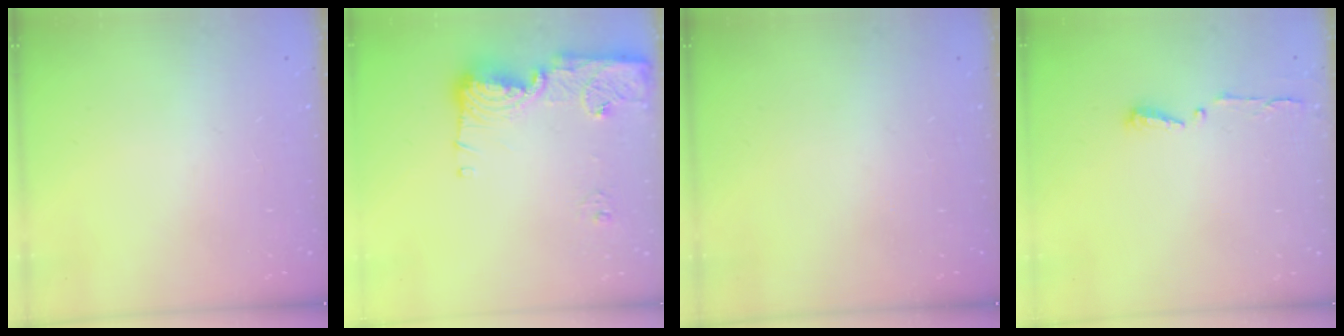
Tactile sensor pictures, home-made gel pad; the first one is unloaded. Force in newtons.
{"total": 14.7, "press": 14.6, "slide": 1.6}
{"total": 0.0}
{"total": 3.7, "press": 3.7, "slide": 0.5}